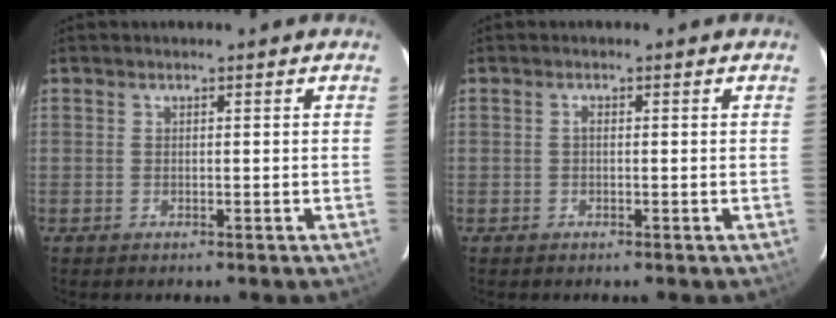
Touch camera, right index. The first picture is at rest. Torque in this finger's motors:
{"motor_torque": [0.29, -0.15, 0.13, 0.03]}